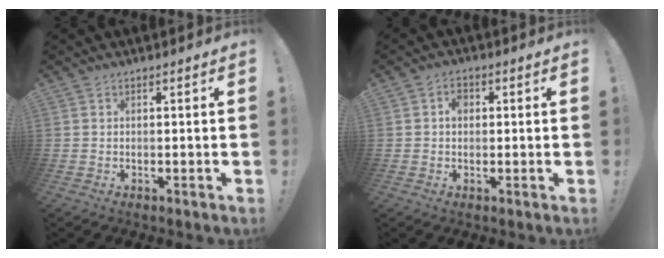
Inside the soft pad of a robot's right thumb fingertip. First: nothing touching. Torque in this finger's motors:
{"motor_torque": [0.00, 0.00, -0.01, 0.03, 0.01]}